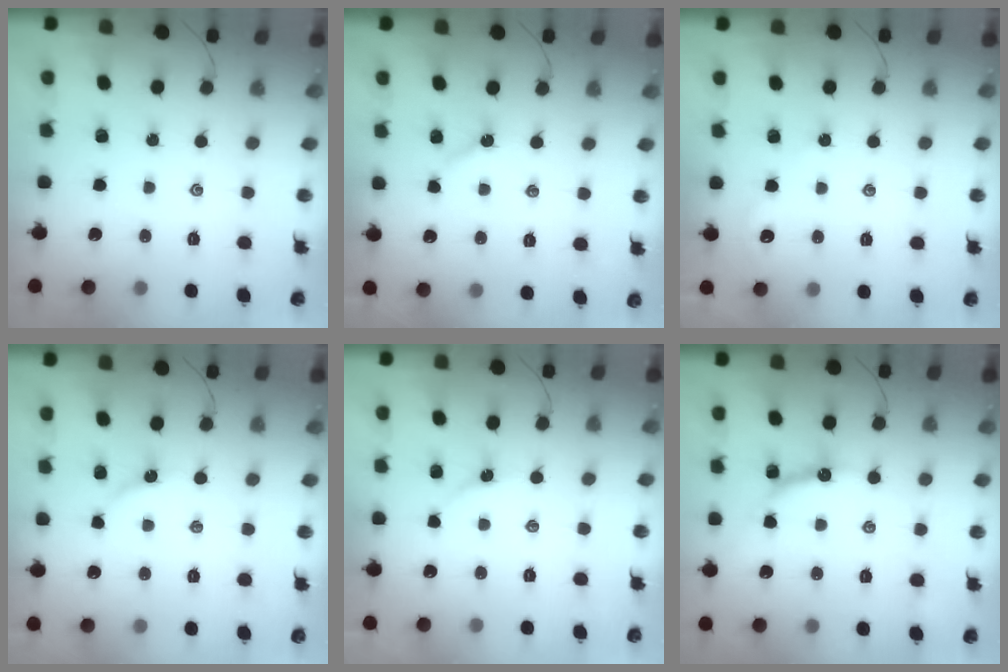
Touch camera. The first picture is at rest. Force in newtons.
{"total": 3.1, "press": 3.0, "slide": 0.4}
{"total": 4.0, "press": 4.0, "slide": 0.4}
{"total": 2.9, "press": 2.9, "slide": 0.5}
{"total": 2.0, "press": 1.9, "slide": 0.3}
{"total": 9.8, "press": 9.8, "slide": 0.4}